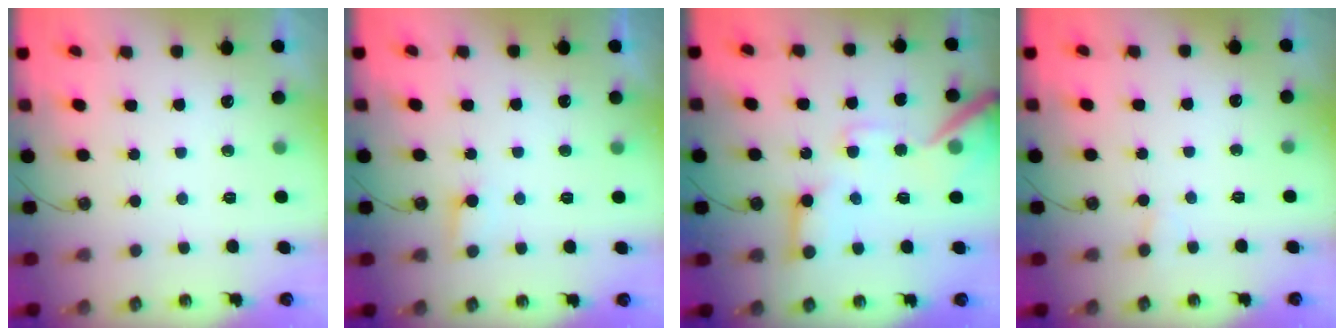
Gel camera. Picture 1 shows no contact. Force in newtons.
{"total": 4.7, "press": 4.6, "slide": 0.4}
{"total": 15.0, "press": 14.8, "slide": 2.1}
{"total": 3.5, "press": 3.5, "slide": 0.3}